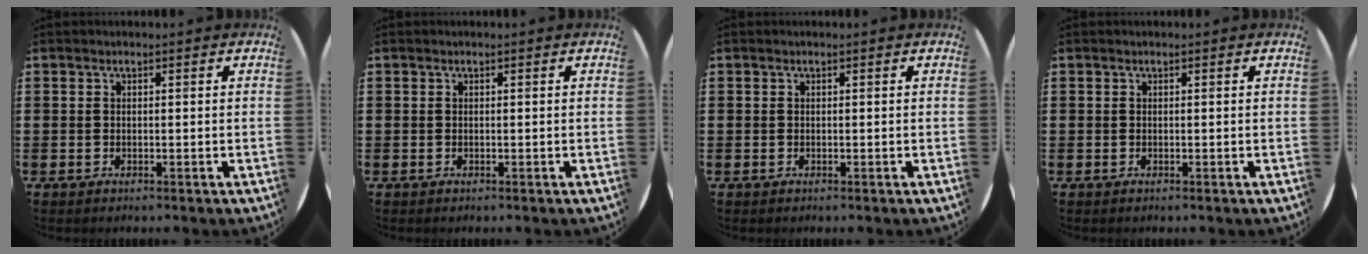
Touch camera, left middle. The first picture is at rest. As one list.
[{"total": 0.0}, {"total": 0.0}, {"total": 0.0}]